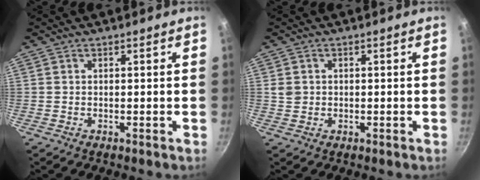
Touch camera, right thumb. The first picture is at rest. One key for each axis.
{"total": 2.1, "fx": 0.4, "fy": 1.9, "fz": 0.7, "tx": -0.007, "ty": 0.003, "tz": 0.009}